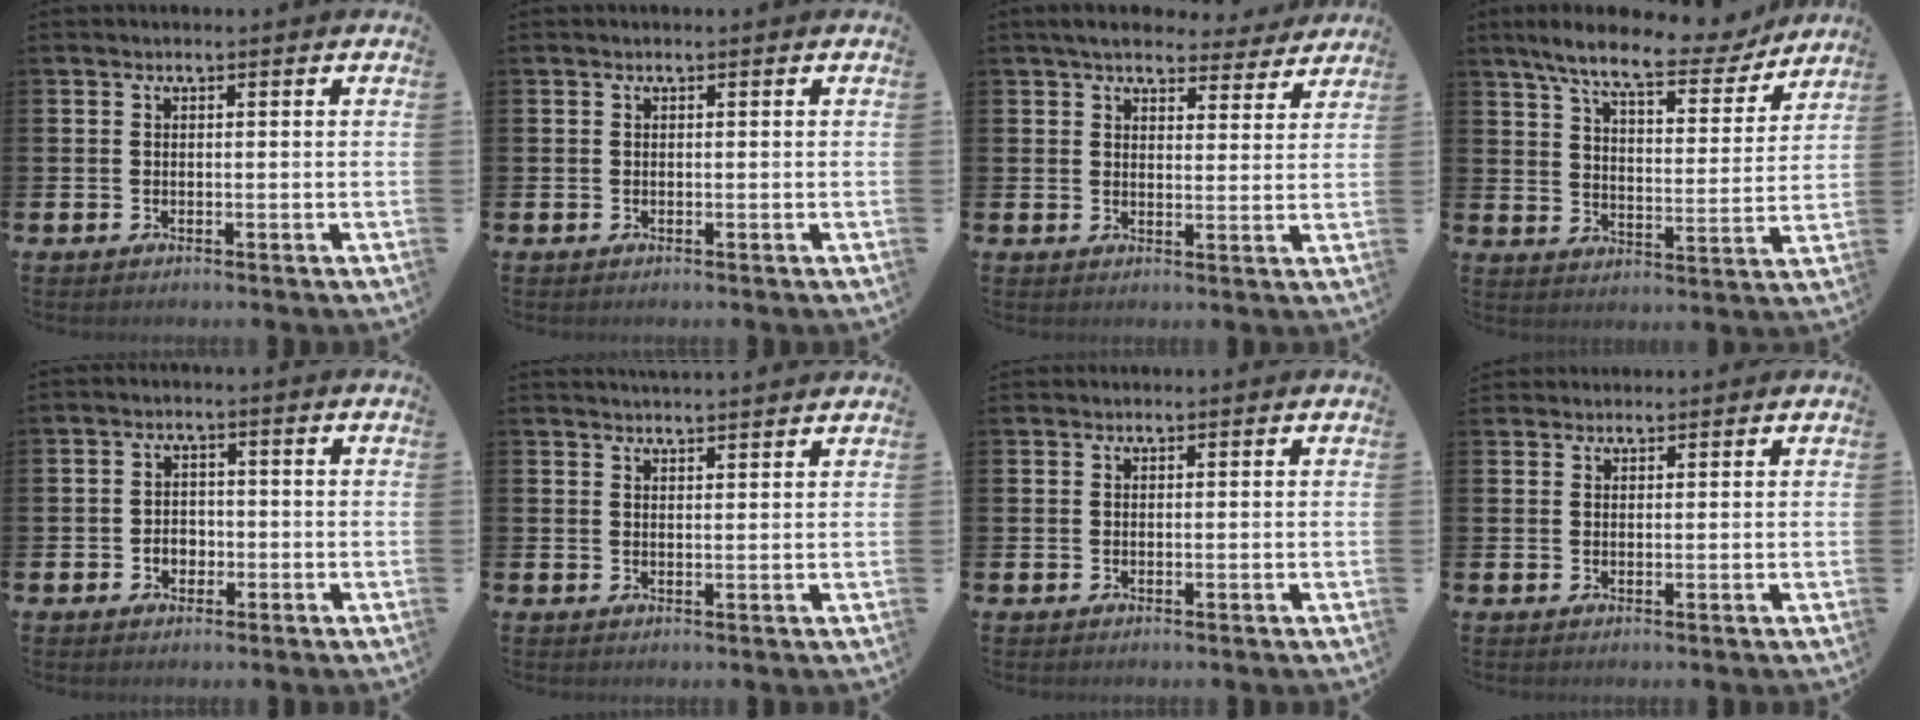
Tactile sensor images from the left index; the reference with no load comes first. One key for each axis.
{"total": 0.0}
{"total": 5.5, "fx": 5.1, "fy": 1.8, "fz": 1.3, "tx": -0.029, "ty": -0.026, "tz": 0.089}
{"total": 9.2, "fx": 8.0, "fy": 1.8, "fz": 4.3, "tx": -0.098, "ty": -0.045, "tz": 0.133}
{"total": 2.4, "fx": -0.8, "fy": 1.9, "fz": 1.1, "tx": -0.010, "ty": -0.002, "tz": -0.021}
{"total": 2.7, "fx": 2.7, "fy": -0.2, "fz": 0.0, "tx": 0.000, "ty": -0.015, "tz": 0.048}
{"total": 0.6, "fx": 0.6, "fy": 0.1, "fz": 0.0, "tx": 0.014, "ty": -0.004, "tz": 0.008}
{"total": 1.7, "fx": 1.6, "fy": 0.4, "fz": -0.1, "tx": 0.012, "ty": -0.004, "tz": 0.028}